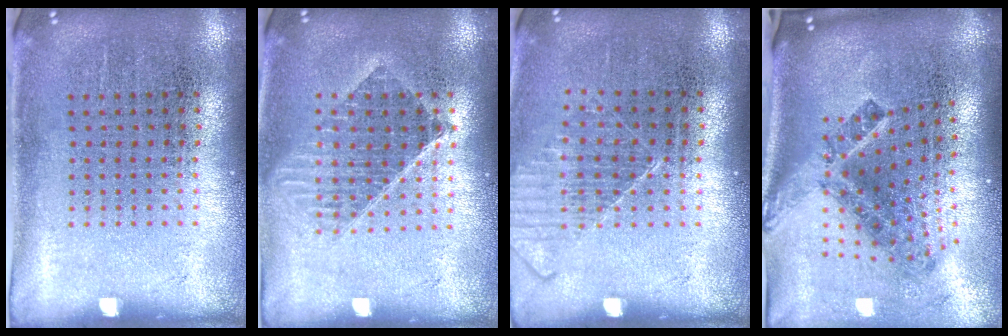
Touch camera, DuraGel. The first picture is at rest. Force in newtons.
{"total": 1.4, "press": 1.2, "slide": 0.7}
{"total": 1.1, "press": 1.1, "slide": 0.1}
{"total": 2.7, "press": 1.6, "slide": 2.1}